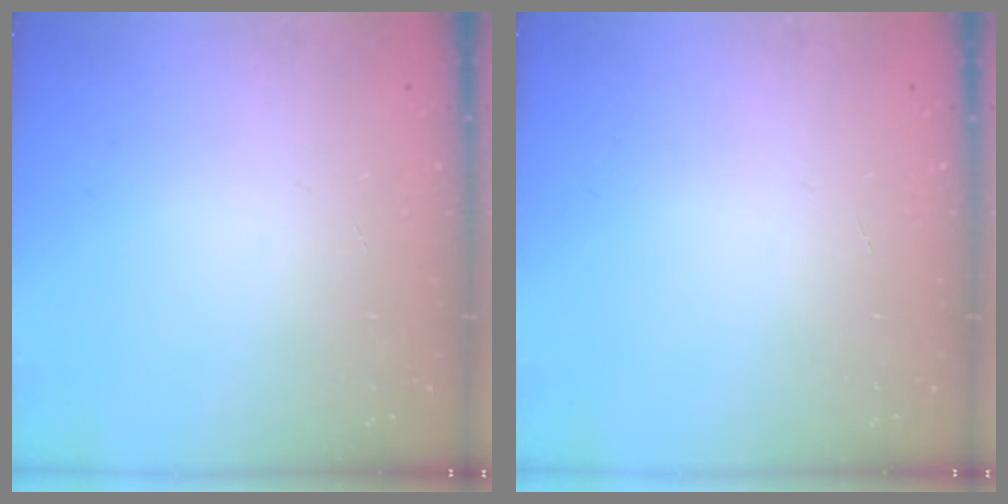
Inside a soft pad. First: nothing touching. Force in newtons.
{"total": 0.0}